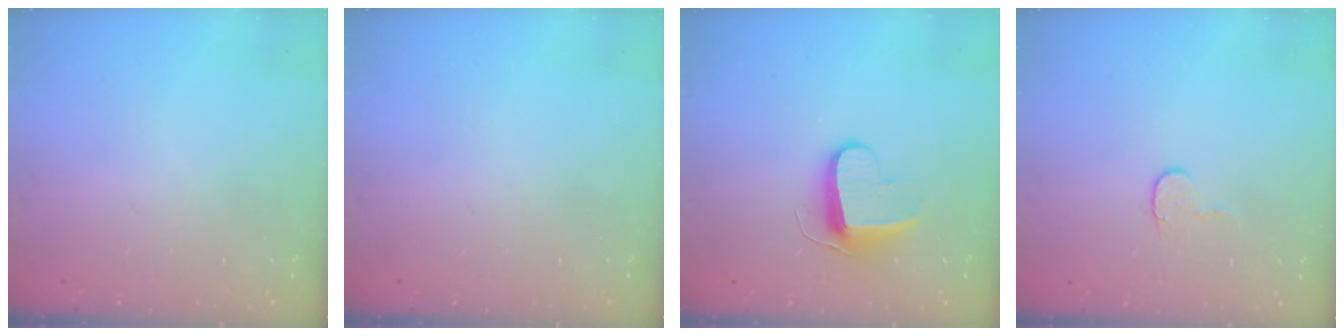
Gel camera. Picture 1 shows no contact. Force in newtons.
{"total": 0.0}
{"total": 9.0, "press": 8.9, "slide": 0.7}
{"total": 4.7, "press": 4.7, "slide": 0.5}